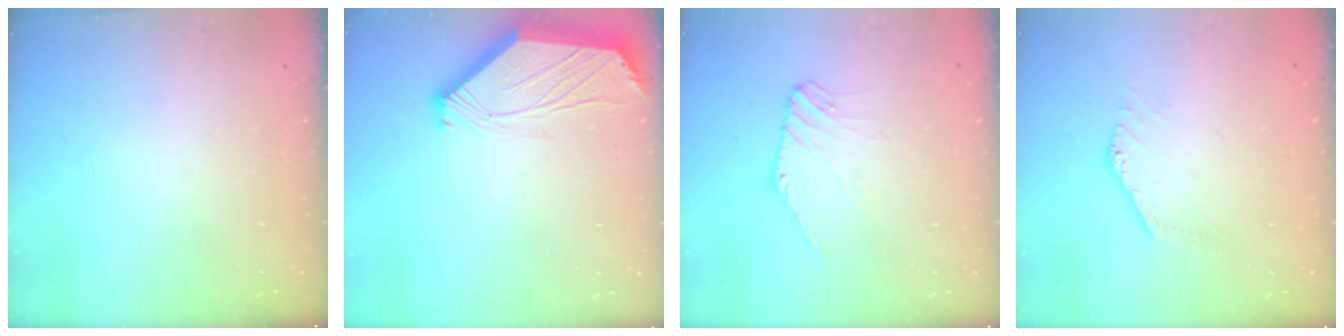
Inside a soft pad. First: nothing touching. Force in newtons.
{"total": 2.4, "press": 2.4, "slide": 0.6}
{"total": 2.0, "press": 2.0, "slide": 0.5}
{"total": 0.6, "press": 0.3, "slide": 0.5}